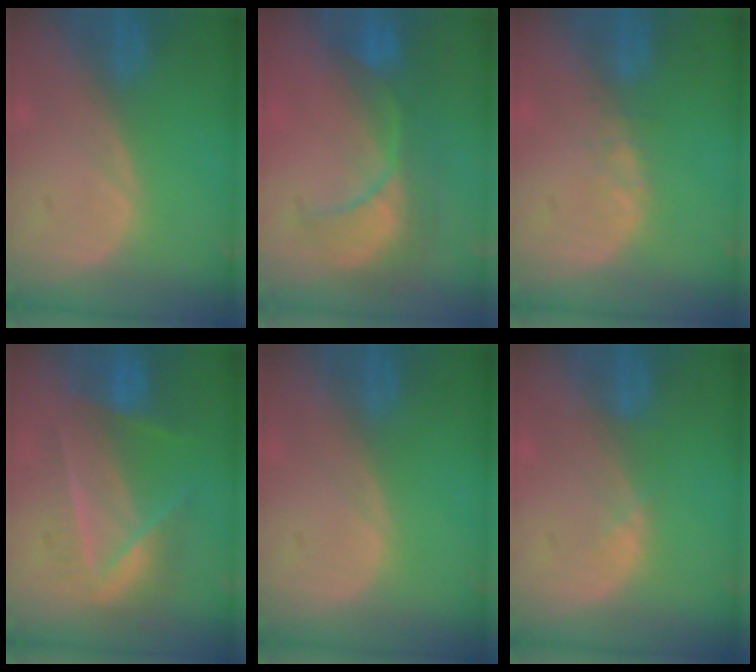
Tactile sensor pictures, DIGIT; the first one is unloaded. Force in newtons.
{"total": 8.4, "press": 8.2, "slide": 1.9}
{"total": 1.4, "press": 1.4, "slide": 0.2}
{"total": 7.2, "press": 6.7, "slide": 2.8}
{"total": 0.0}
{"total": 0.9, "press": 0.9, "slide": 0.3}